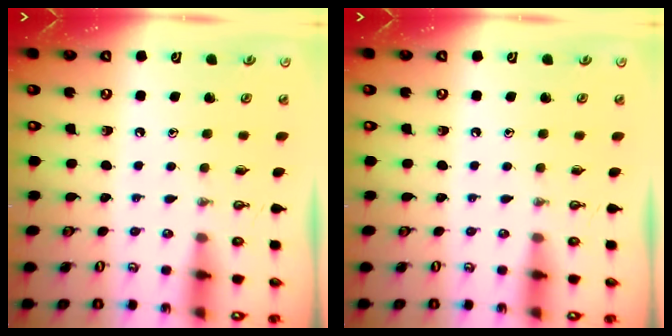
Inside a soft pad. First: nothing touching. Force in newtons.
{"total": 0.0}